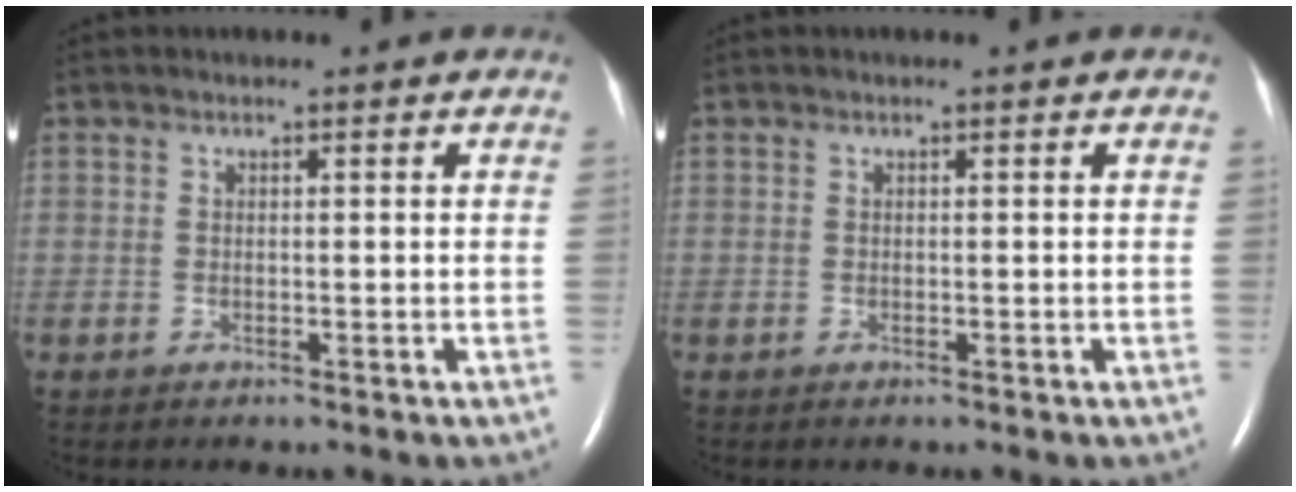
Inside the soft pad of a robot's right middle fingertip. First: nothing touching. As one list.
[{"total": 0.0}]